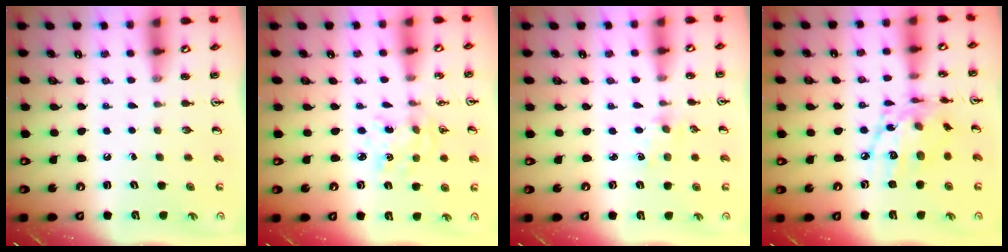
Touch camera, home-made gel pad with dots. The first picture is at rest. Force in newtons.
{"total": 2.8, "press": 2.8, "slide": 0.2}
{"total": 2.2, "press": 2.1, "slide": 0.3}
{"total": 14.9, "press": 14.9, "slide": 0.7}